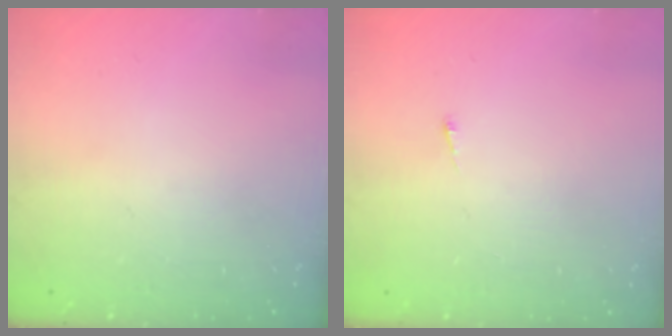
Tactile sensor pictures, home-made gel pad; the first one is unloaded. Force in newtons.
{"total": 2.6, "press": 2.5, "slide": 0.3}